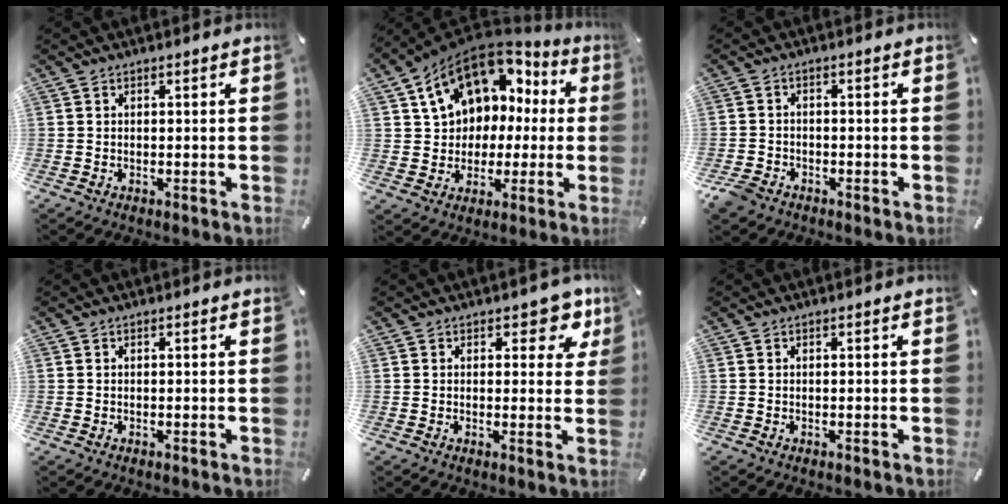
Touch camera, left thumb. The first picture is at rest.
{"total": 13.8, "force": [6.1, 10.8, 6.0], "torque": [-0.112, -0.034, 0.116]}
{"total": 3.6, "force": [-2.7, 2.2, 0.9], "torque": [-0.033, 0.010, -0.057]}
{"total": 0.0}
{"total": 5.9, "force": [3.5, 3.5, 3.2], "torque": [-0.018, -0.015, 0.053]}
{"total": 0.0}